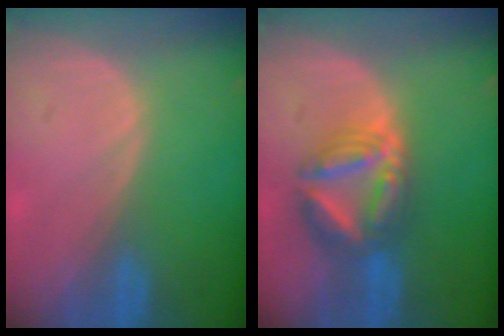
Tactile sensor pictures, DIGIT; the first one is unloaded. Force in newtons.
{"total": 7.6, "press": 7.6, "slide": 0.8}